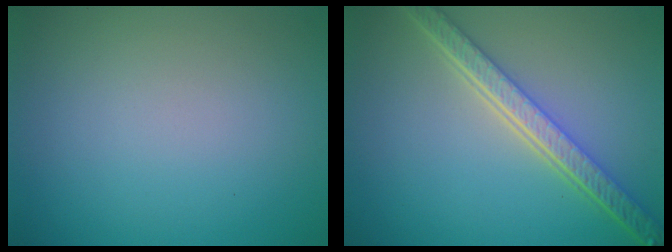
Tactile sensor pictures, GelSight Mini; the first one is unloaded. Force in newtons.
{"total": 5.9, "press": 4.5, "slide": 3.8}